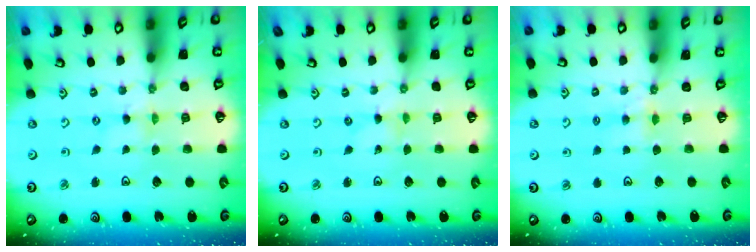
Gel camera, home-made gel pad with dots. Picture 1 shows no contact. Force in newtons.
{"total": 0.0}
{"total": 5.2, "press": 5.1, "slide": 0.7}